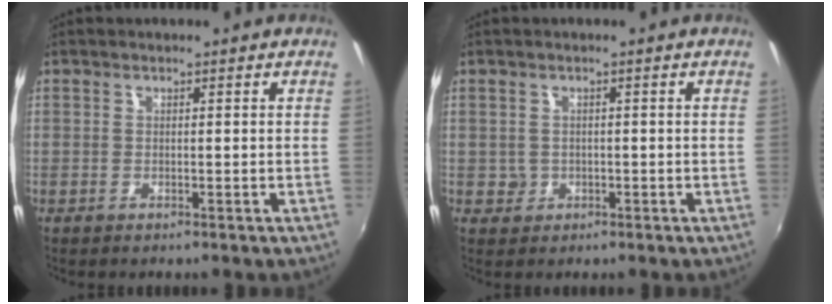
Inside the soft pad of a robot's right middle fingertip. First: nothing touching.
{"total": 2.0, "force": [-0.2, 2.0, 0.3], "torque": [-0.004, -0.001, -0.001]}